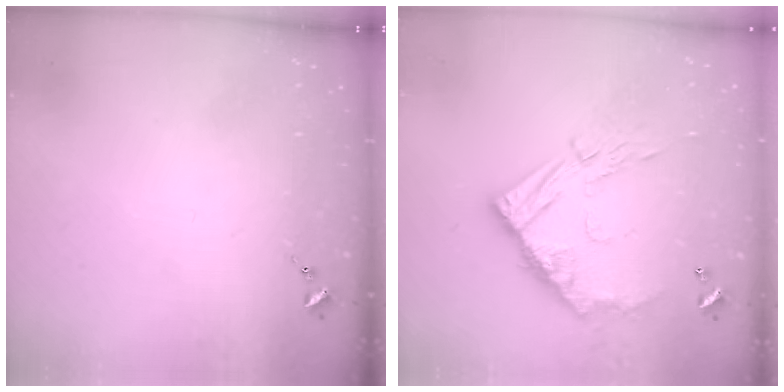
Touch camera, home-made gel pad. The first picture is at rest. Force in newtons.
{"total": 14.5, "press": 14.5, "slide": 1.1}